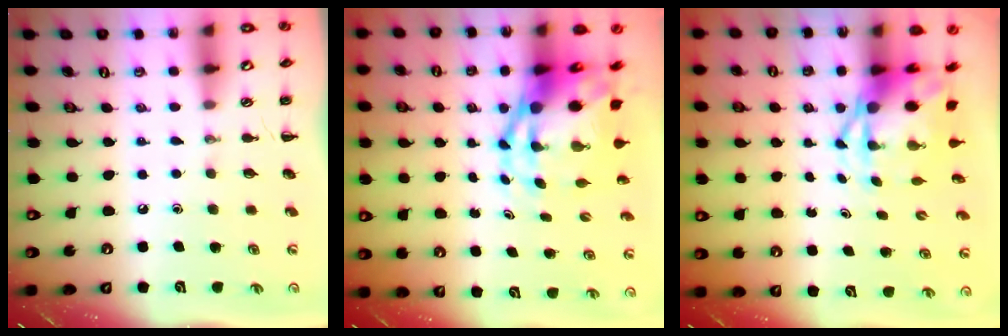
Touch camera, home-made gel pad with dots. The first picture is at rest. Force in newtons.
{"total": 9.7, "press": 9.2, "slide": 2.9}
{"total": 5.4, "press": 5.2, "slide": 1.2}